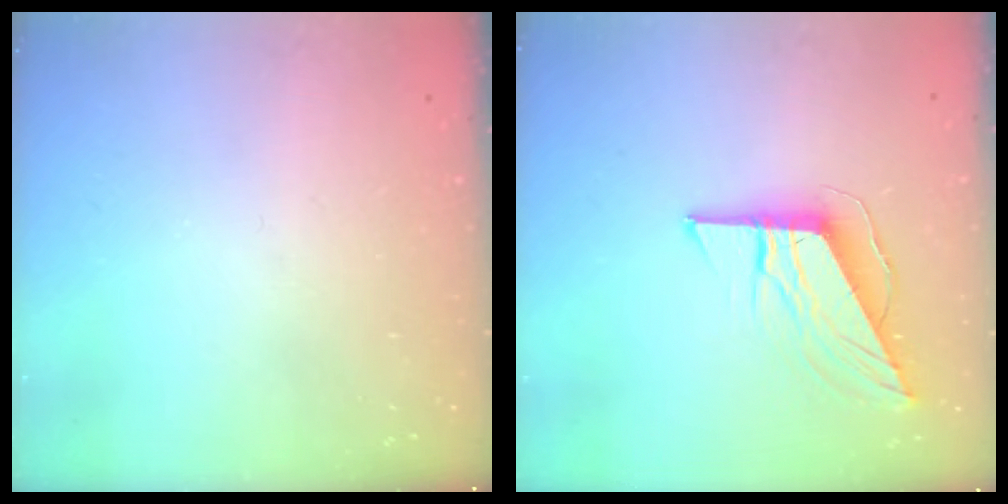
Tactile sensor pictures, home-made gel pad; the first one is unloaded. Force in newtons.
{"total": 9.6, "press": 9.6, "slide": 0.5}